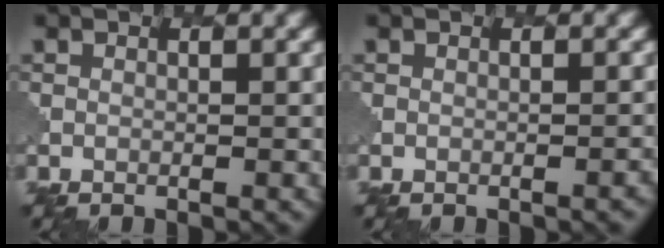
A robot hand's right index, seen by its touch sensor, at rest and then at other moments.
{"total": 1.6, "force": [-0.9, 0.6, 1.2], "torque": [0.005, 0.006, -0.007]}